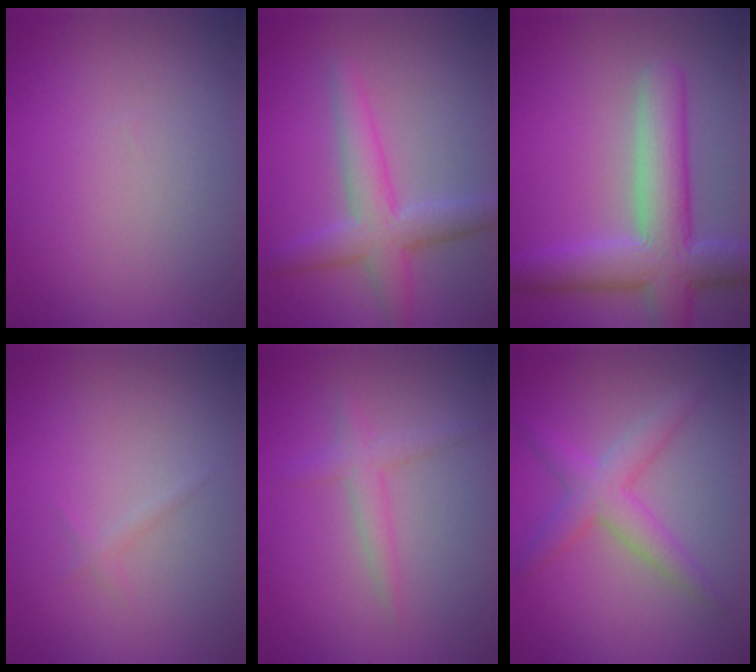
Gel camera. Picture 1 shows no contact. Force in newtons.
{"total": 4.4, "press": 4.4, "slide": 0.0}
{"total": 7.3, "press": 7.2, "slide": 0.8}
{"total": 1.2, "press": 1.2, "slide": 0.2}
{"total": 2.0, "press": 2.0, "slide": 0.1}
{"total": 3.5, "press": 3.5, "slide": 0.1}